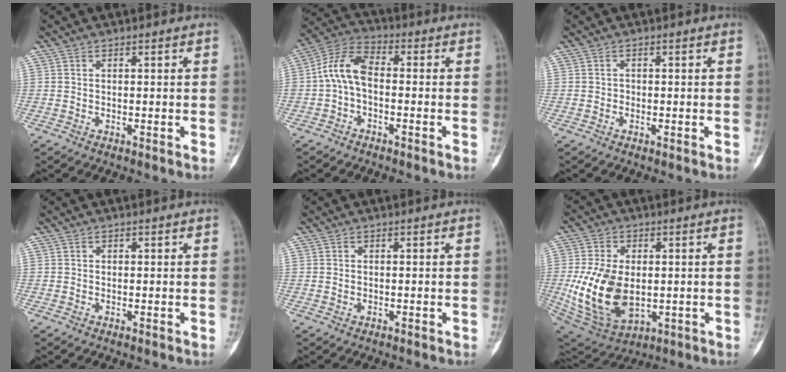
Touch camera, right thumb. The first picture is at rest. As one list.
[{"total": 8.5, "force": [-0.8, 4.8, 7.0], "torque": [-0.135, 0.031, -0.030]}, {"total": 0.6, "force": [-0.1, 0.6, 0.2], "torque": [0.002, 0.003, -0.003]}, {"total": 0.0}, {"total": 0.6, "force": [0.1, 0.5, 0.4], "torque": [-0.006, 0.001, 0.003]}, {"total": 16.8, "force": [-1.1, 10.6, 13.1], "torque": [-0.244, -0.011, 0.005]}]